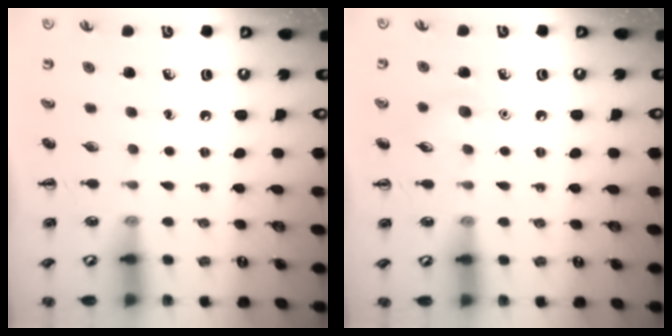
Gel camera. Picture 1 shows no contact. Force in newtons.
{"total": 5.6, "press": 5.4, "slide": 1.4}